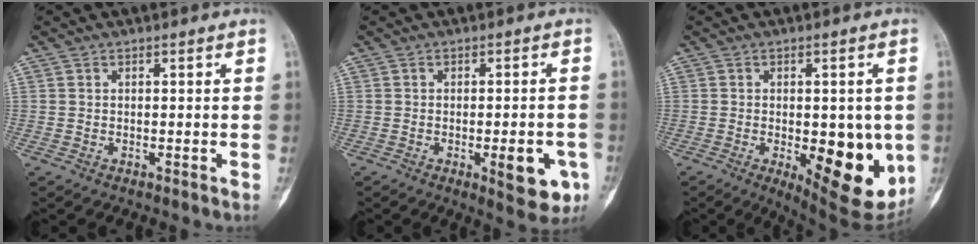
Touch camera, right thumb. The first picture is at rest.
{"total": 8.2, "force": [-2.8, 3.0, 7.1], "torque": [-0.072, 0.003, -0.028]}
{"total": 16.5, "force": [-3.4, 7.2, 14.5], "torque": [-0.160, -0.021, -0.025]}